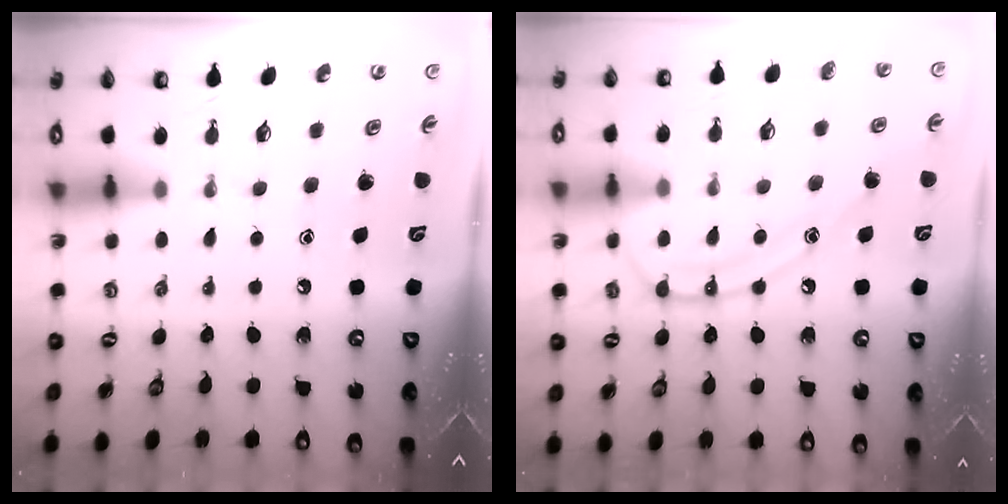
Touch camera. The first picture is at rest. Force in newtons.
{"total": 12.3, "press": 12.2, "slide": 1.0}